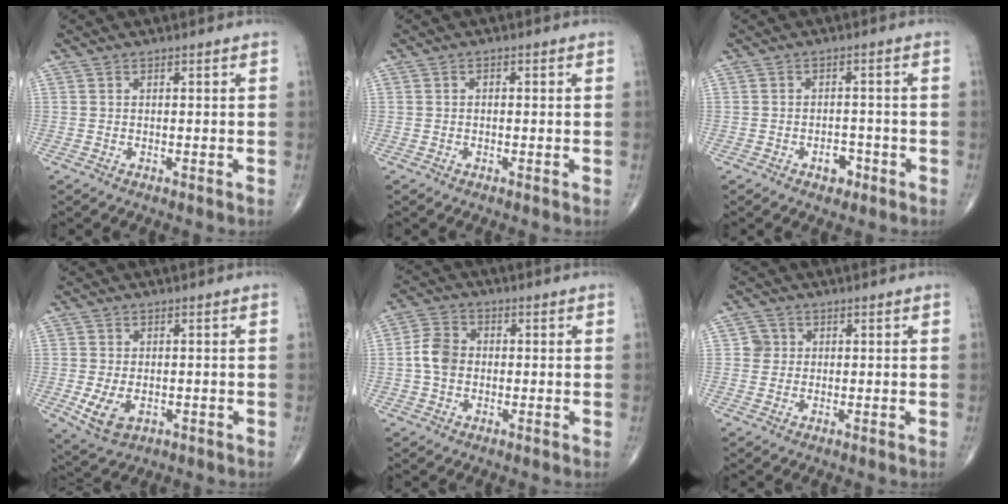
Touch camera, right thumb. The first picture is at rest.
{"total": 0.7, "force": [0.0, 0.5, 0.6], "torque": [-0.008, 0.002, -0.001]}
{"total": 3.1, "force": [-1.7, 1.9, 1.7], "torque": [-0.008, 0.013, -0.023]}
{"total": 5.9, "force": [-1.6, 3.7, 4.4], "torque": [-0.081, -0.005, -0.018]}
{"total": 5.7, "force": [-0.5, 4.4, 3.5], "torque": [-0.061, 0.015, -0.017]}
{"total": 2.4, "force": [0.4, 2.3, 0.4], "torque": [0.010, 0.004, 0.001]}